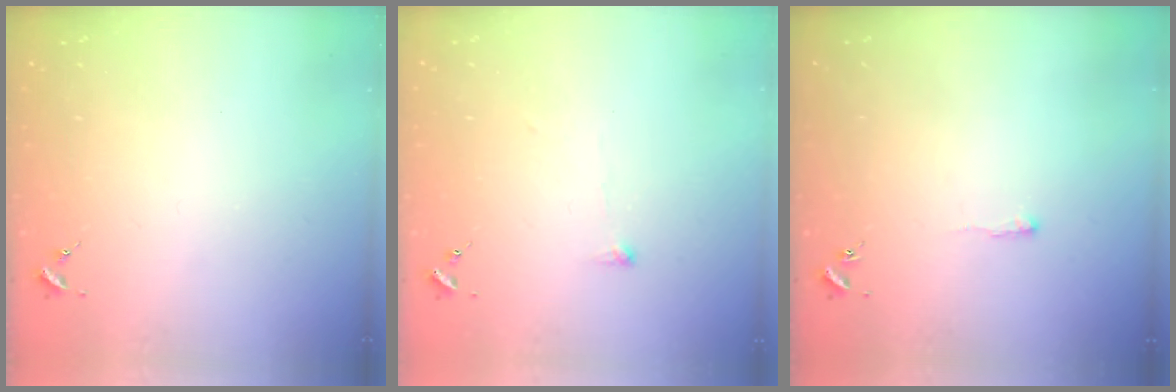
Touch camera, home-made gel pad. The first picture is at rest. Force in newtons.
{"total": 2.8, "press": 2.7, "slide": 0.5}
{"total": 2.1, "press": 2.1, "slide": 0.4}